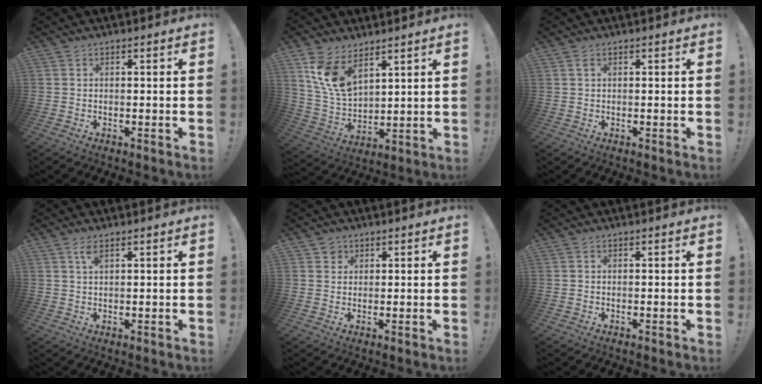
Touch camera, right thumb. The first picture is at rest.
{"total": 11.8, "force": [7.5, 6.4, 6.6], "torque": [-0.136, -0.038, 0.147]}
{"total": 1.1, "force": [0.5, 0.6, 0.8], "torque": [-0.018, 0.002, 0.009]}
{"total": 2.6, "force": [1.4, 0.7, 2.1], "torque": [-0.038, -0.003, 0.023]}
{"total": 2.2, "force": [1.3, 1.8, 0.2], "torque": [0.001, -0.004, 0.021]}
{"total": 0.0}